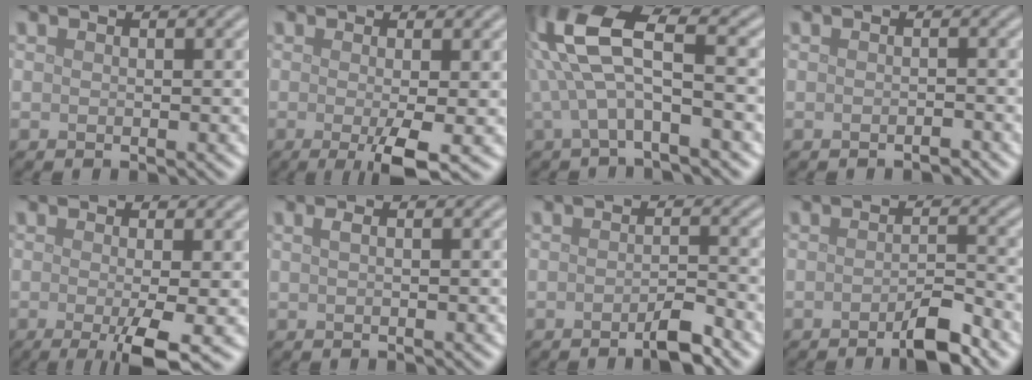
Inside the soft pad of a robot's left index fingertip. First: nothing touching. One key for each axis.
{"total": 4.1, "fx": -1.1, "fy": 0.6, "fz": 3.9, "tx": -0.067, "ty": -0.012, "tz": -0.018}
{"total": 8.0, "fx": 0.2, "fy": 2.8, "fz": 7.5, "tx": -0.162, "ty": 0.021, "tz": -0.006}
{"total": 0.8, "fx": -0.8, "fy": 0.1, "fz": 0.3, "tx": -0.003, "ty": 0.000, "tz": -0.012}
{"total": 5.3, "fx": -1.5, "fy": 1.0, "fz": 5.0, "tx": -0.079, "ty": -0.013, "tz": -0.025}
{"total": 0.7, "fx": 0.1, "fy": 0.2, "fz": 0.6, "tx": -0.011, "ty": 0.005, "tz": 0.002}
{"total": 2.4, "fx": -1.6, "fy": 0.4, "fz": 1.8, "tx": -0.028, "ty": 0.001, "tz": -0.030}
{"total": 3.3, "fx": -2.1, "fy": 0.6, "fz": 2.5, "tx": -0.039, "ty": 0.002, "tz": -0.039}